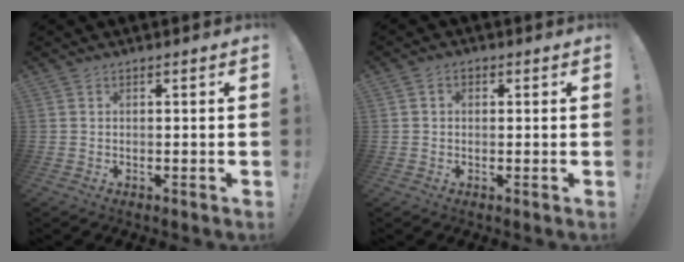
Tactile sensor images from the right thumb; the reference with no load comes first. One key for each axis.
{"total": 1.9, "fx": 0.0, "fy": 1.5, "fz": 1.1, "tx": -0.014, "ty": 0.003, "tz": -0.002}